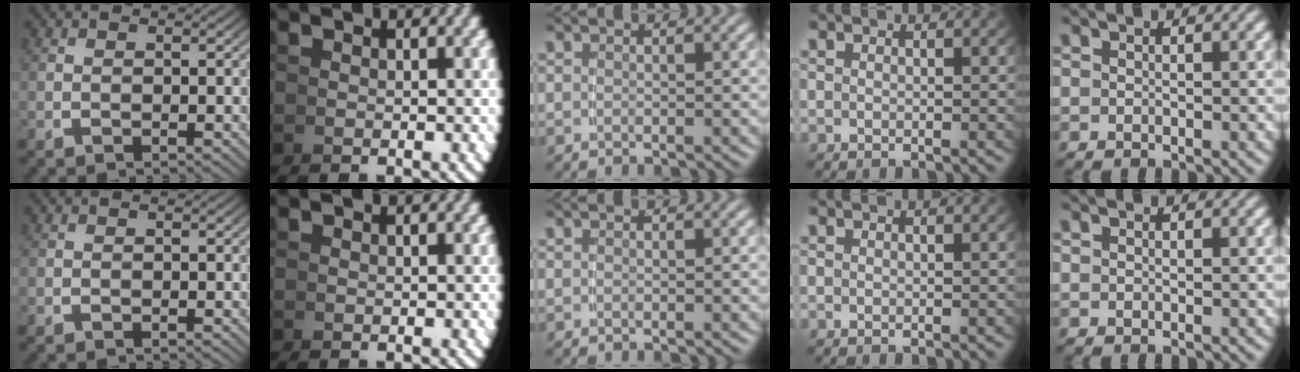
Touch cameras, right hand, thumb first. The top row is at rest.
{}